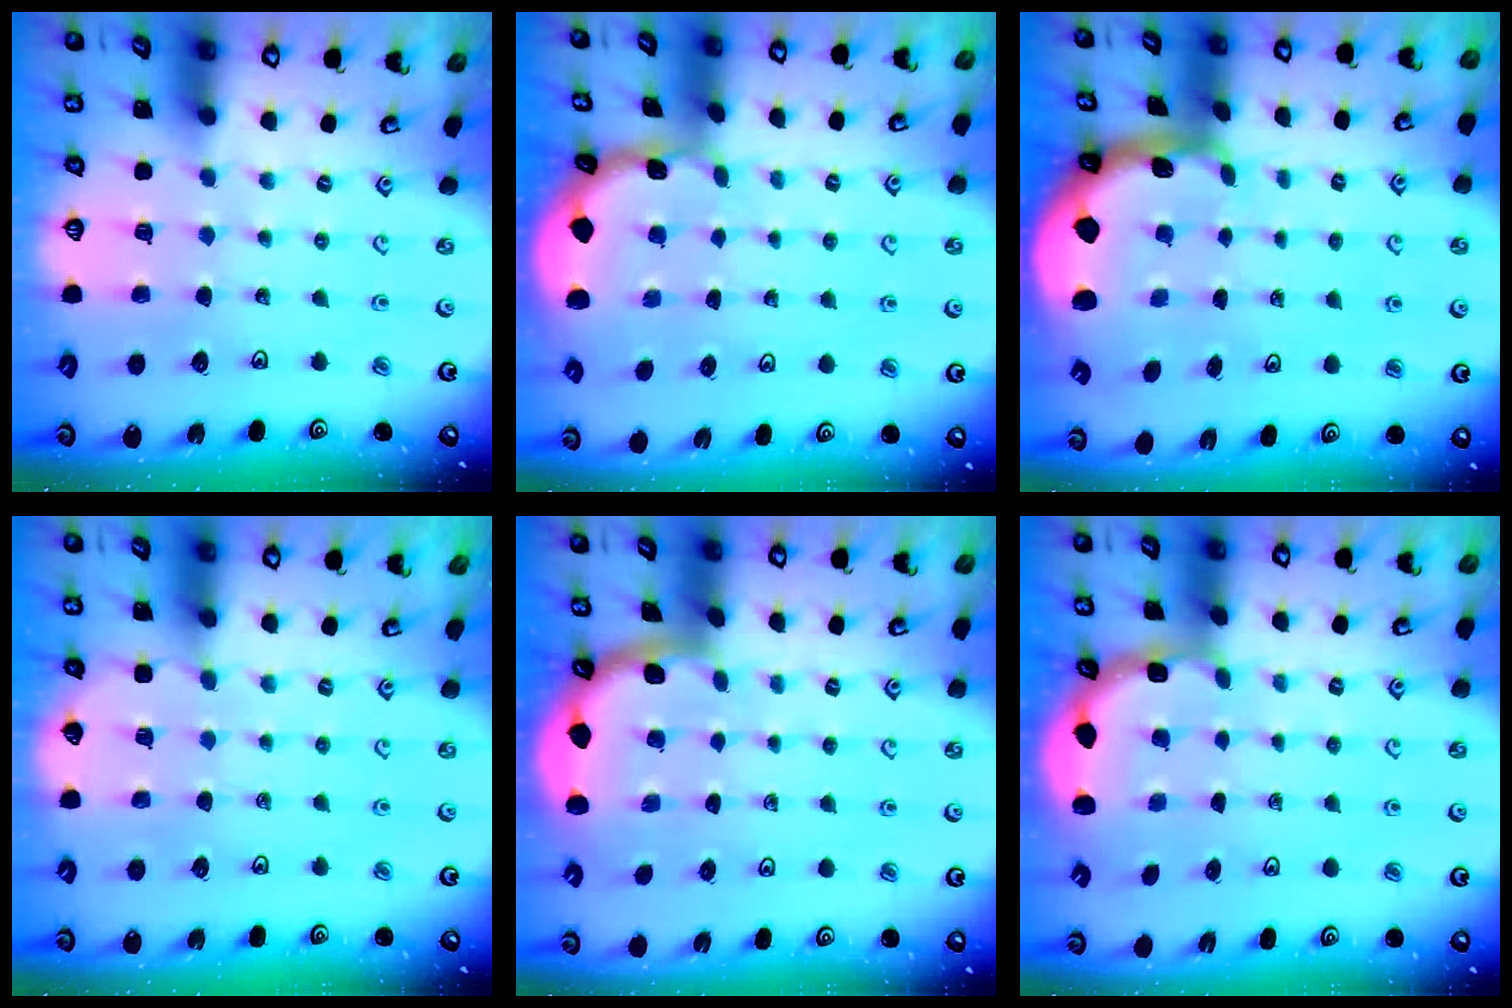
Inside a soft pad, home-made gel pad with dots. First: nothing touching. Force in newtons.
{"total": 1.3, "press": 1.2, "slide": 0.1}
{"total": 1.9, "press": 1.9, "slide": 0.4}
{"total": 5.9, "press": 5.8, "slide": 0.7}
{"total": 1.8, "press": 1.8, "slide": 0.1}
{"total": 2.9, "press": 2.5, "slide": 1.4}